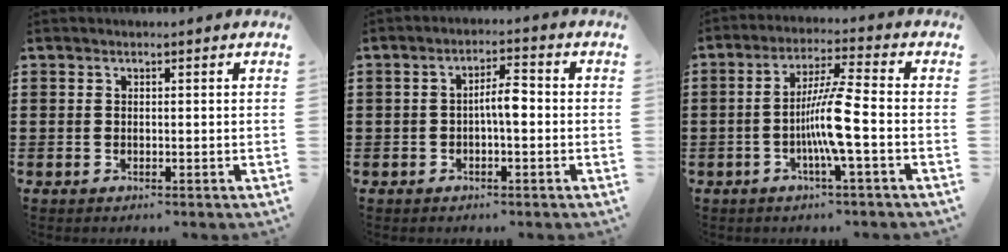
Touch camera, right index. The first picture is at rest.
{"total": 3.9, "force": [-0.6, 1.1, 3.7], "torque": [-0.068, 0.007, -0.013]}
{"total": 8.2, "force": [-2.1, 0.0, 7.9], "torque": [-0.157, -0.012, -0.047]}